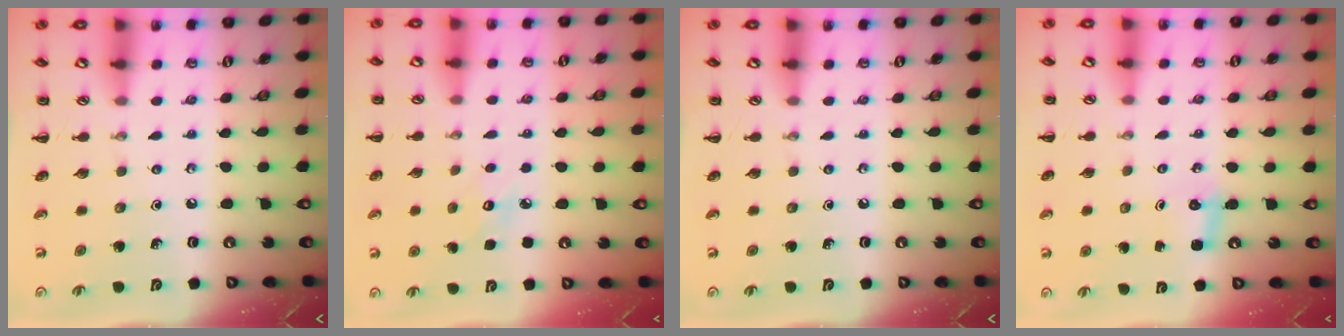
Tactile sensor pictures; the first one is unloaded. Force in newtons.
{"total": 6.5, "press": 6.4, "slide": 1.4}
{"total": 0.0}
{"total": 2.6, "press": 2.5, "slide": 0.7}